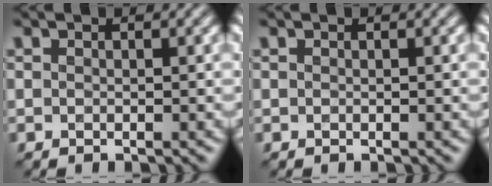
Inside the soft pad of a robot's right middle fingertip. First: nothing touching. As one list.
[{"total": 0.0}]